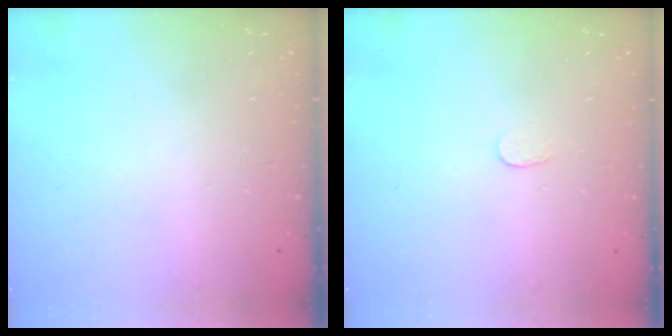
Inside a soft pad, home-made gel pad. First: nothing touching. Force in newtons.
{"total": 2.6, "press": 2.6, "slide": 0.2}